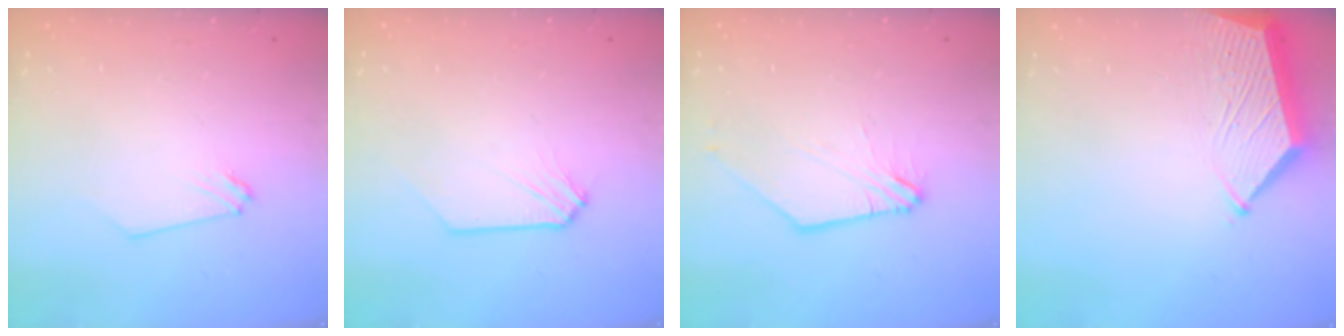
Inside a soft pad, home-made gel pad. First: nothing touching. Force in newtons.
{"total": 0.0}
{"total": 2.4, "press": 2.4, "slide": 0.5}
{"total": 5.2, "press": 5.2, "slide": 0.7}